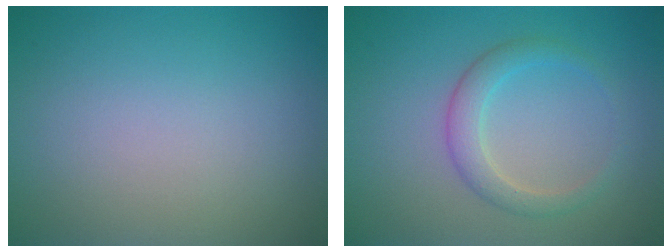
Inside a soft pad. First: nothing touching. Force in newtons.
{"total": 2.4, "press": 2.4, "slide": 0.1}